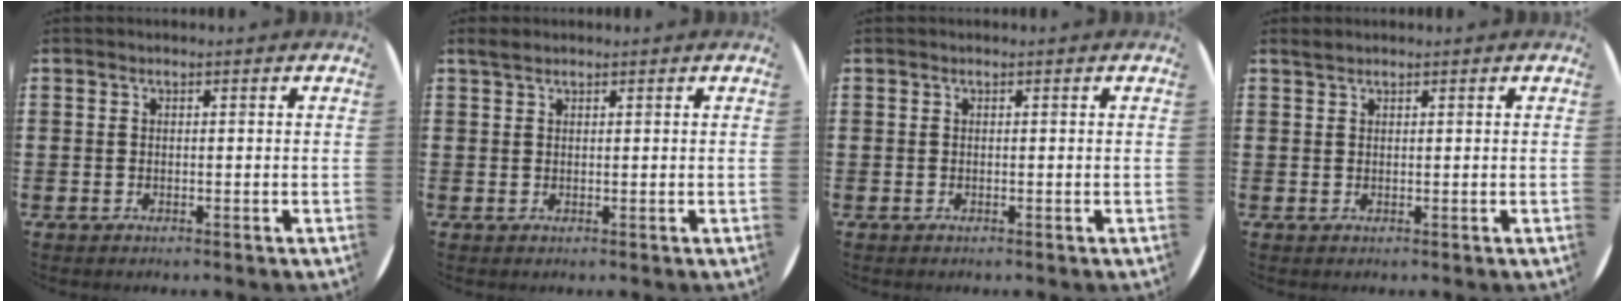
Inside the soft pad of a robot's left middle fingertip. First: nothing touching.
{"total": 1.1, "force": [1.0, 0.3, 0.4], "torque": [-0.009, 0.004, 0.019]}
{"total": 0.0}
{"total": 0.7, "force": [0.7, 0.0, 0.0], "torque": [0.000, 0.001, 0.013]}